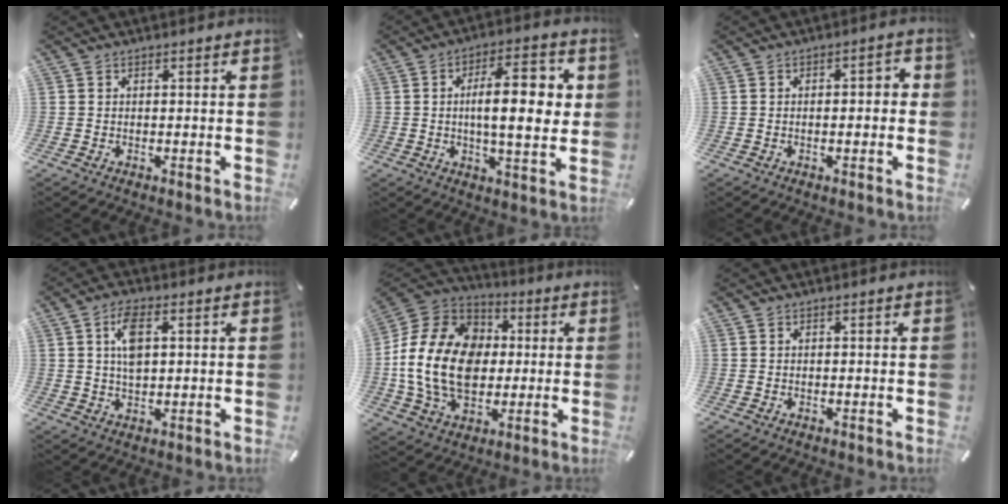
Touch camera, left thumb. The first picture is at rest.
{"total": 14.6, "force": [1.7, 5.2, 13.6], "torque": [-0.203, 0.005, 0.022]}
{"total": 3.1, "force": [-1.0, 1.4, 2.6], "torque": [-0.036, 0.010, -0.023]}
{"total": 6.7, "force": [1.8, 3.4, 5.6], "torque": [-0.109, 0.001, 0.025]}
{"total": 20.5, "force": [-1.1, 16.0, 12.8], "torque": [-0.281, 0.020, -0.021]}
{"total": 0.0}